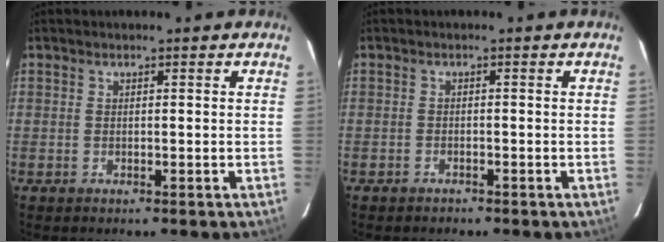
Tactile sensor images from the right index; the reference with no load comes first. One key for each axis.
{"total": 1.2, "fx": -1.0, "fy": 0.6, "fz": 0.0, "tx": -0.007, "ty": 0.004, "tz": -0.017}